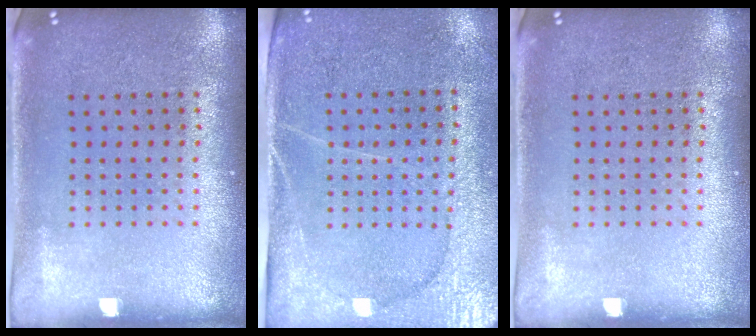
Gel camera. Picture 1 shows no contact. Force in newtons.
{"total": 3.0, "press": 2.8, "slide": 1.1}
{"total": 0.0}